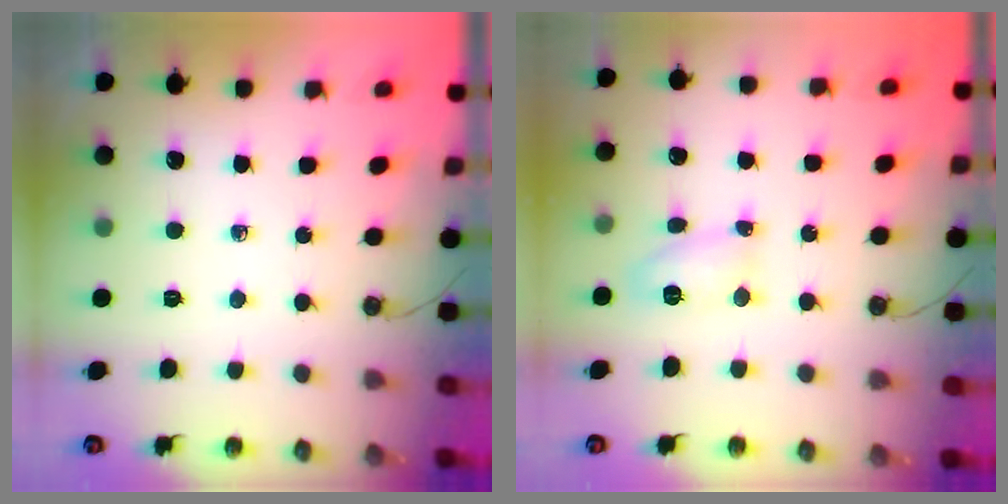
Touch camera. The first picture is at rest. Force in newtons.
{"total": 20.9, "press": 8.5, "slide": 19.1}